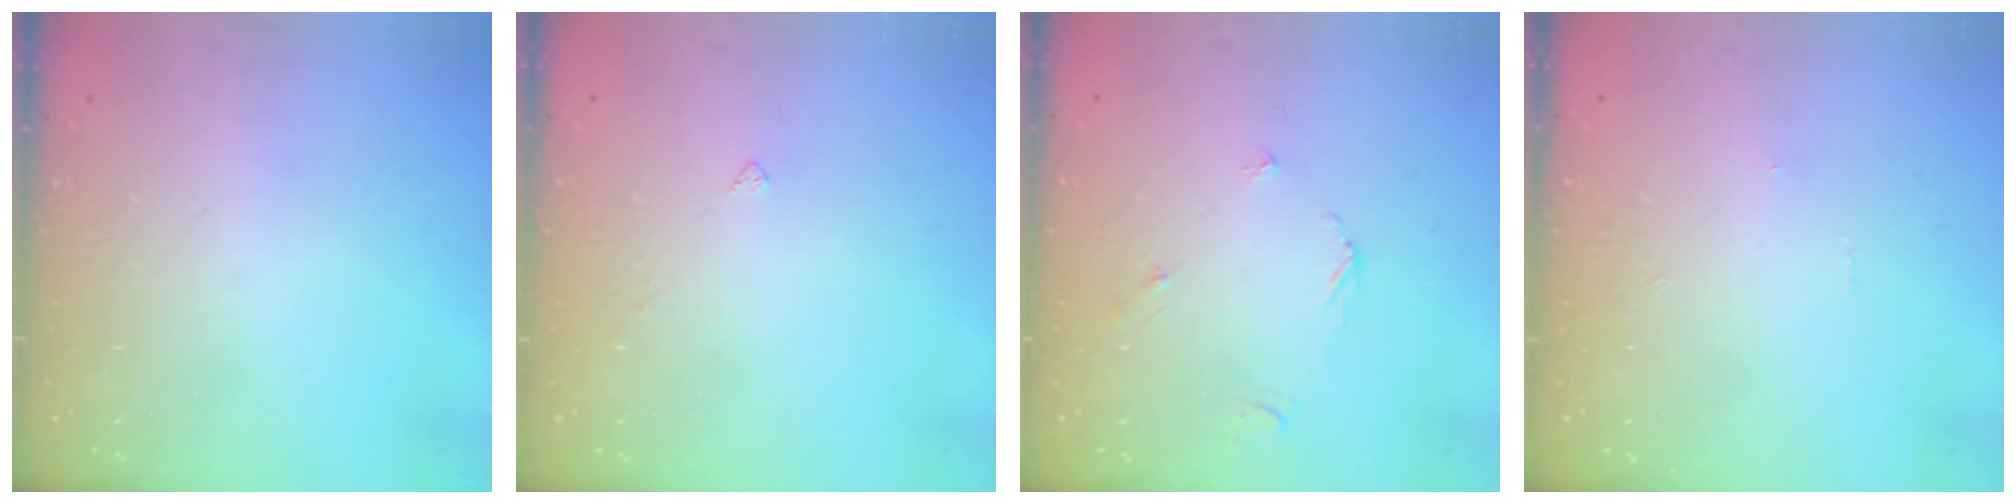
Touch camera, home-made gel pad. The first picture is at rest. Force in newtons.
{"total": 2.3, "press": 2.3, "slide": 0.5}
{"total": 3.6, "press": 3.6, "slide": 0.4}
{"total": 0.0}